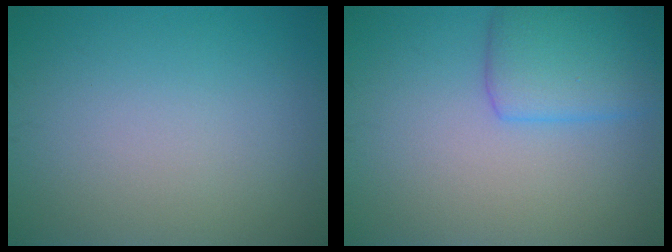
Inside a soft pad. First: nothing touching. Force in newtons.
{"total": 4.2, "press": 4.2, "slide": 0.2}